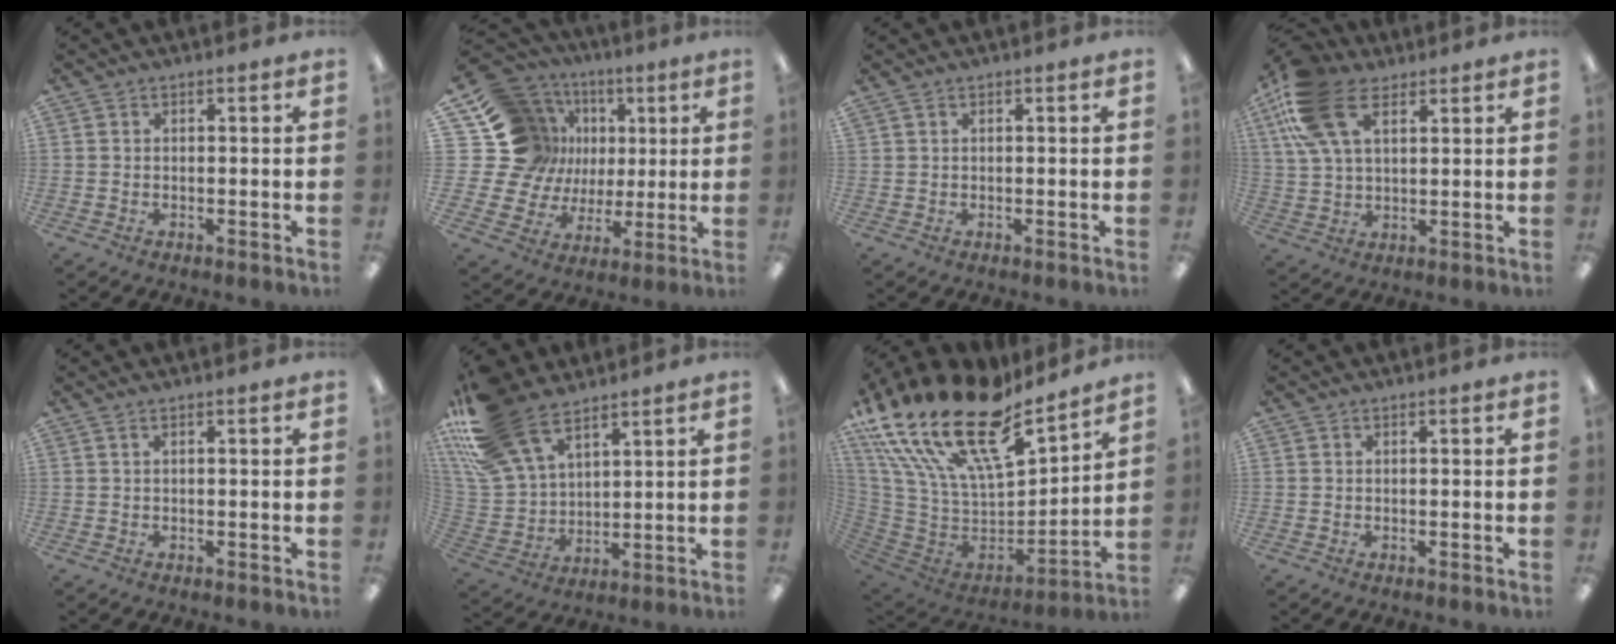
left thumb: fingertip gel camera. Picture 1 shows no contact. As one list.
[{"total": 19.2, "force": [5.8, 17.2, 6.1], "torque": [-0.128, -0.033, 0.147]}, {"total": 0.8, "force": [0.5, 0.3, 0.6], "torque": [-0.014, 0.002, 0.008]}, {"total": 16.5, "force": [8.2, 8.9, 11.2], "torque": [-0.251, -0.011, 0.150]}, {"total": 0.7, "force": [0.3, 0.1, 0.6], "torque": [-0.013, 0.000, 0.006]}, {"total": 20.2, "force": [13.6, 10.6, 10.6], "torque": [-0.249, -0.061, 0.252]}, {"total": 27.9, "force": [18.7, 12.0, 16.9], "torque": [-0.321, -0.130, 0.336]}, {"total": 0.0}]